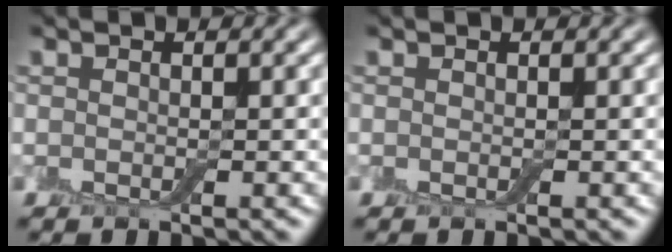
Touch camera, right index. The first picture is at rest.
{"total": 0.0}